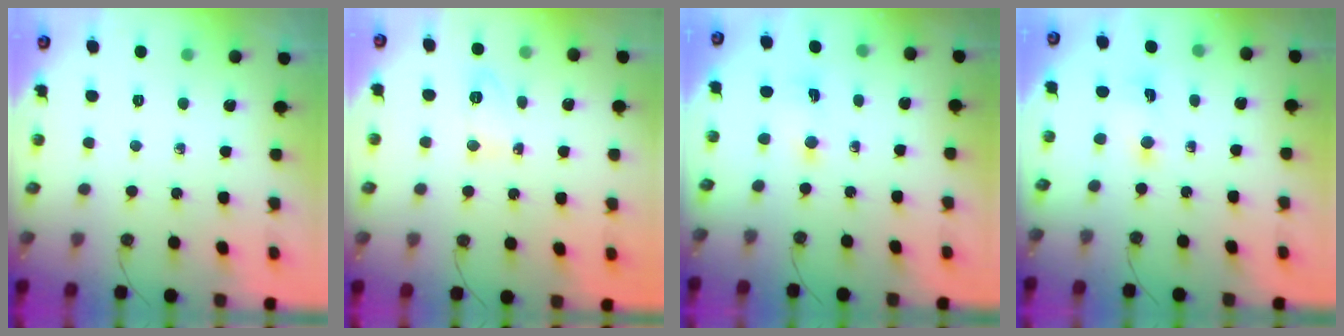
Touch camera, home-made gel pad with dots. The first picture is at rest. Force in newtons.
{"total": 4.4, "press": 4.3, "slide": 0.9}
{"total": 1.5, "press": 1.5, "slide": 0.1}
{"total": 1.9, "press": 1.9, "slide": 0.4}